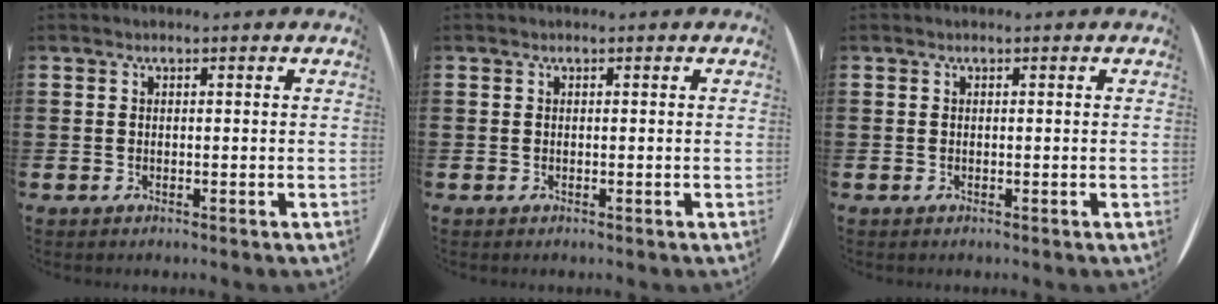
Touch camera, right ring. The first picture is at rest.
{"total": 0.0}
{"total": 0.0}